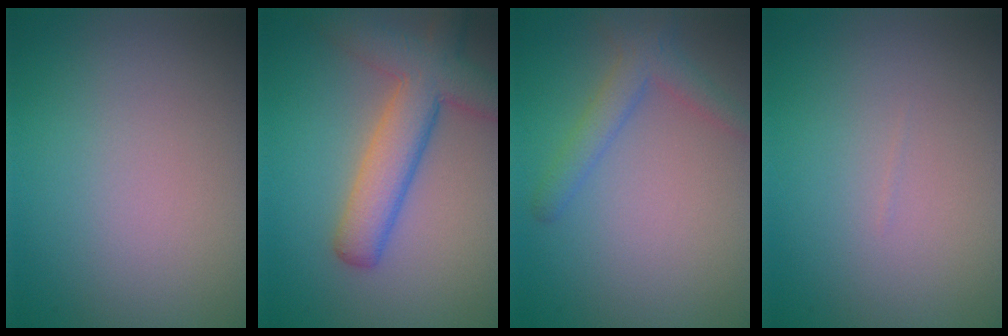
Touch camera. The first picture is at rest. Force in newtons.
{"total": 6.2, "press": 6.2, "slide": 0.4}
{"total": 2.5, "press": 2.5, "slide": 0.2}
{"total": 0.0}